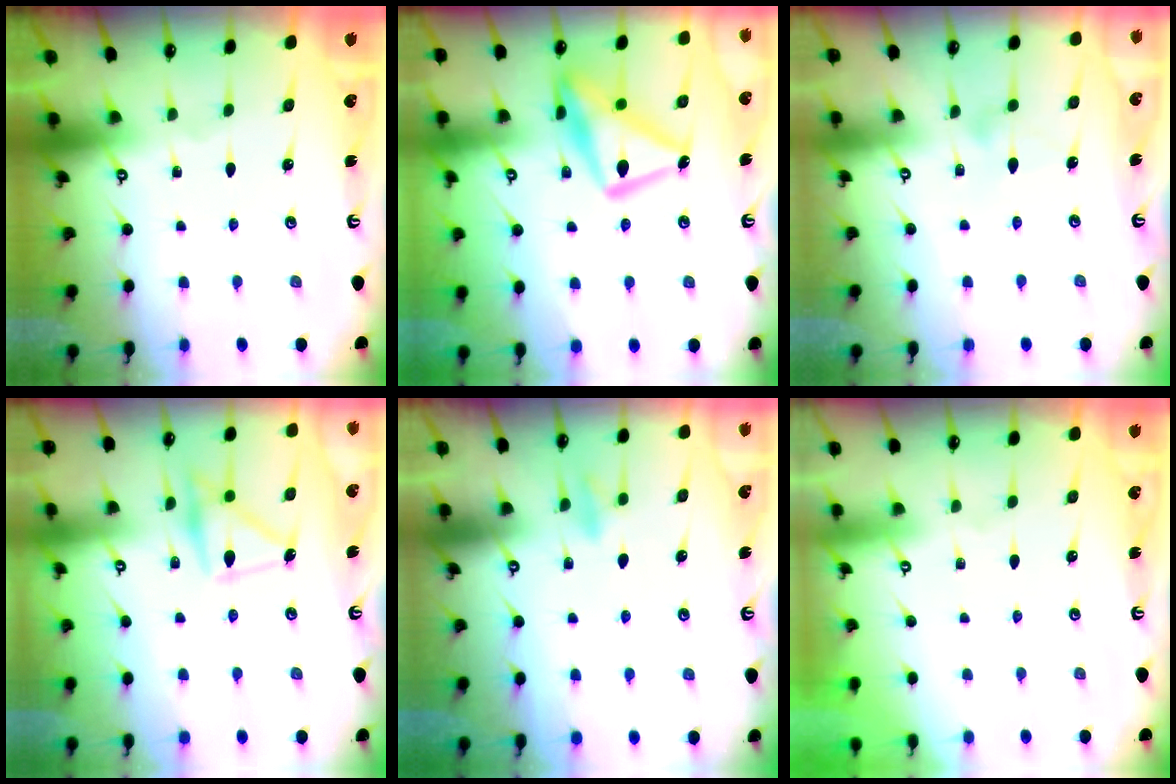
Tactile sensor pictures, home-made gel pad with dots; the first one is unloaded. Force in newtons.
{"total": 16.5, "press": 16.5, "slide": 1.6}
{"total": 7.5, "press": 7.5, "slide": 0.4}
{"total": 16.4, "press": 16.4, "slide": 0.8}
{"total": 7.2, "press": 7.2, "slide": 1.0}
{"total": 3.8, "press": 3.8, "slide": 0.1}